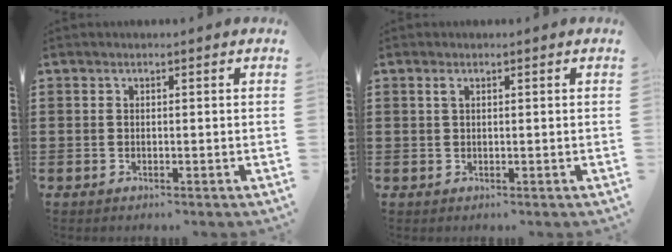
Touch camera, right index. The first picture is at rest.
{"total": 0.9, "force": [0.4, 0.3, 0.8], "torque": [-0.016, 0.002, 0.006]}